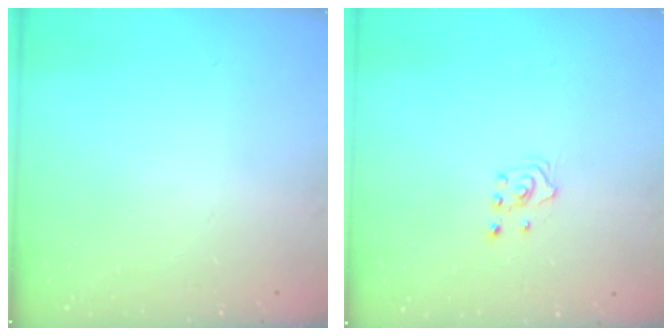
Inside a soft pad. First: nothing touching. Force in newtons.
{"total": 2.0, "press": 1.8, "slide": 0.9}